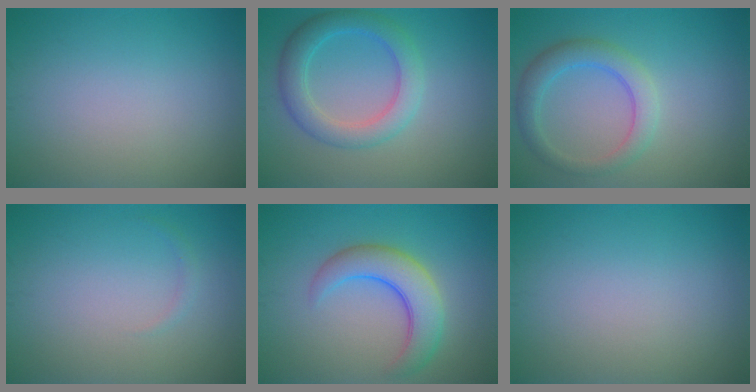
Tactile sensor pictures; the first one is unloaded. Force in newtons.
{"total": 4.3, "press": 4.3, "slide": 0.1}
{"total": 3.6, "press": 3.6, "slide": 0.1}
{"total": 0.6, "press": 0.6, "slide": 0.0}
{"total": 5.4, "press": 5.3, "slide": 0.3}
{"total": 0.0}